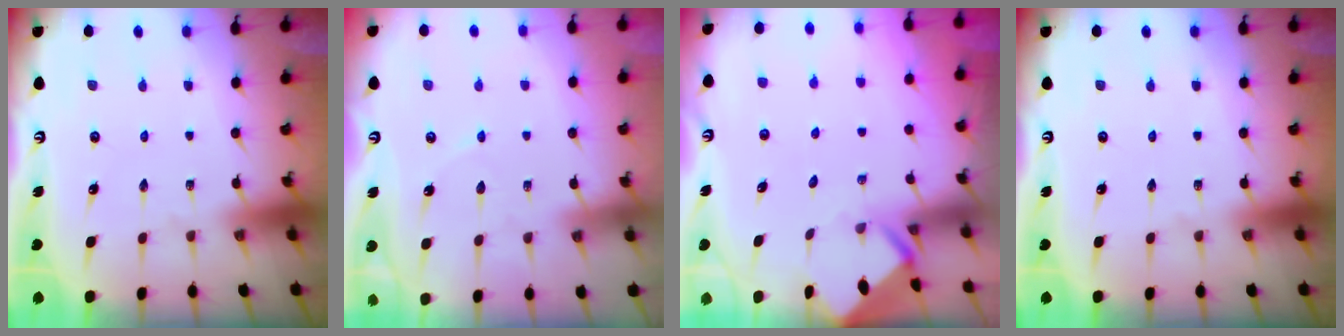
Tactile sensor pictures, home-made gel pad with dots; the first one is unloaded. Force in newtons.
{"total": 2.6, "press": 2.5, "slide": 0.3}
{"total": 2.9, "press": 2.9, "slide": 0.1}
{"total": 0.0}